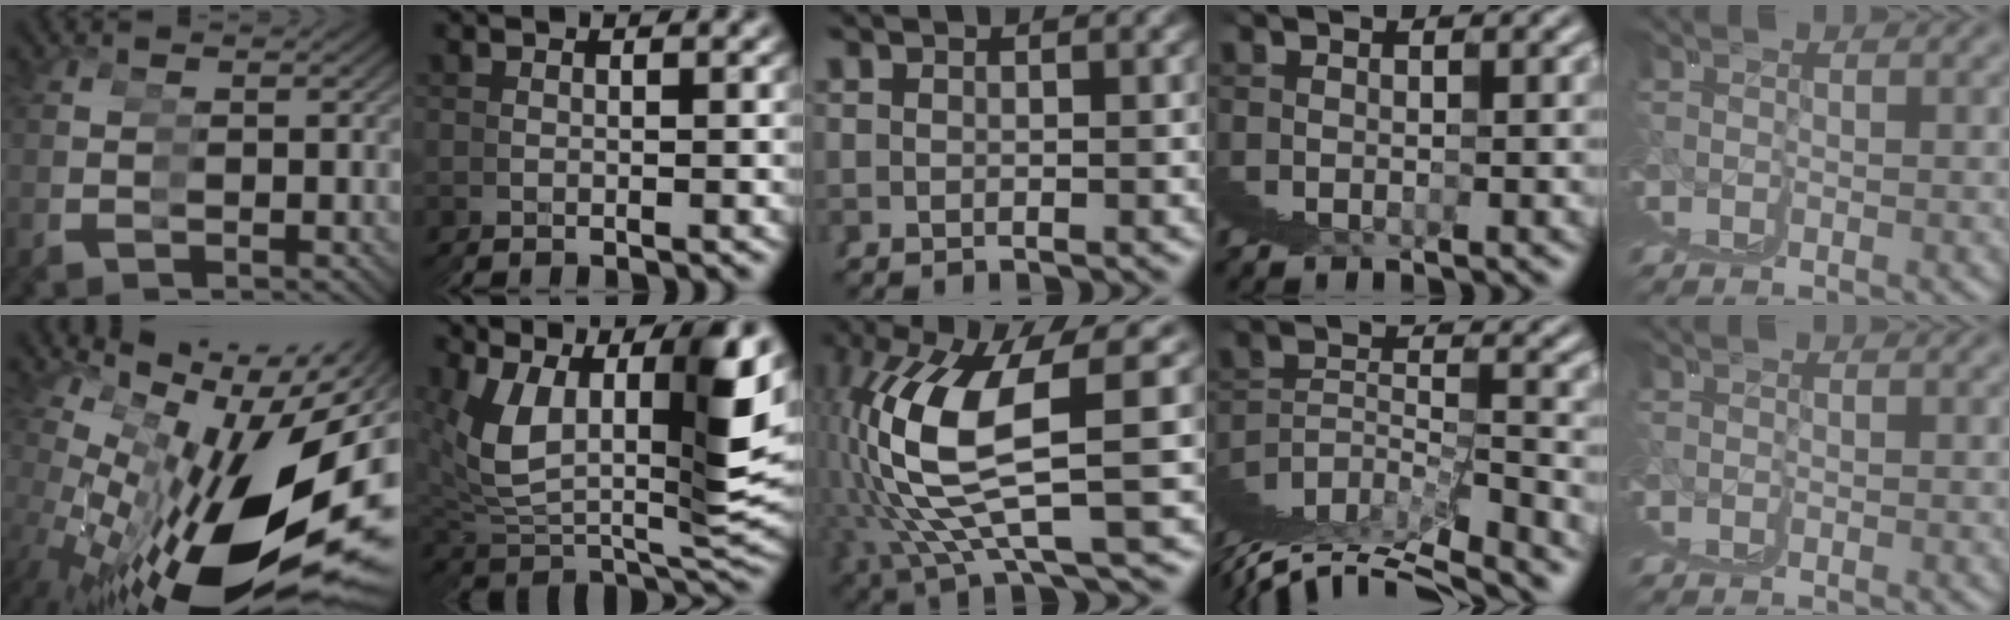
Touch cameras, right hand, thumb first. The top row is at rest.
{"thumb": {"total": 20.8, "force": [-2.2, 12.4, 16.5], "torque": [-0.283, -0.059, 0.000]}, "index": {"total": 11.6, "force": [2.0, 7.1, 8.9], "torque": [-0.171, -0.018, 0.044]}, "middle": {"total": 12.7, "force": [0.5, 5.7, 11.3], "torque": [-0.237, -0.020, 0.031]}, "ring": {"total": 2.8, "force": [0.0, 0.8, 2.7], "torque": [-0.013, 0.016, -0.011]}}